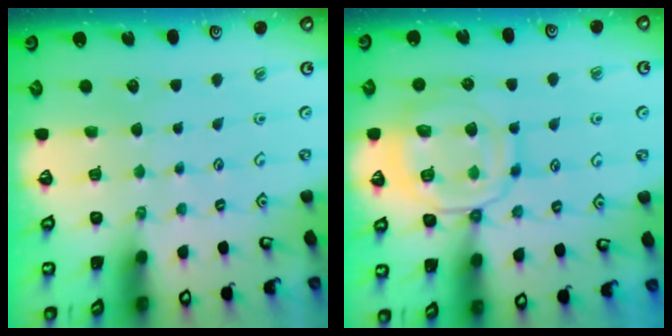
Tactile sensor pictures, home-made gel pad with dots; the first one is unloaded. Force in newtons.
{"total": 13.5, "press": 13.4, "slide": 1.3}